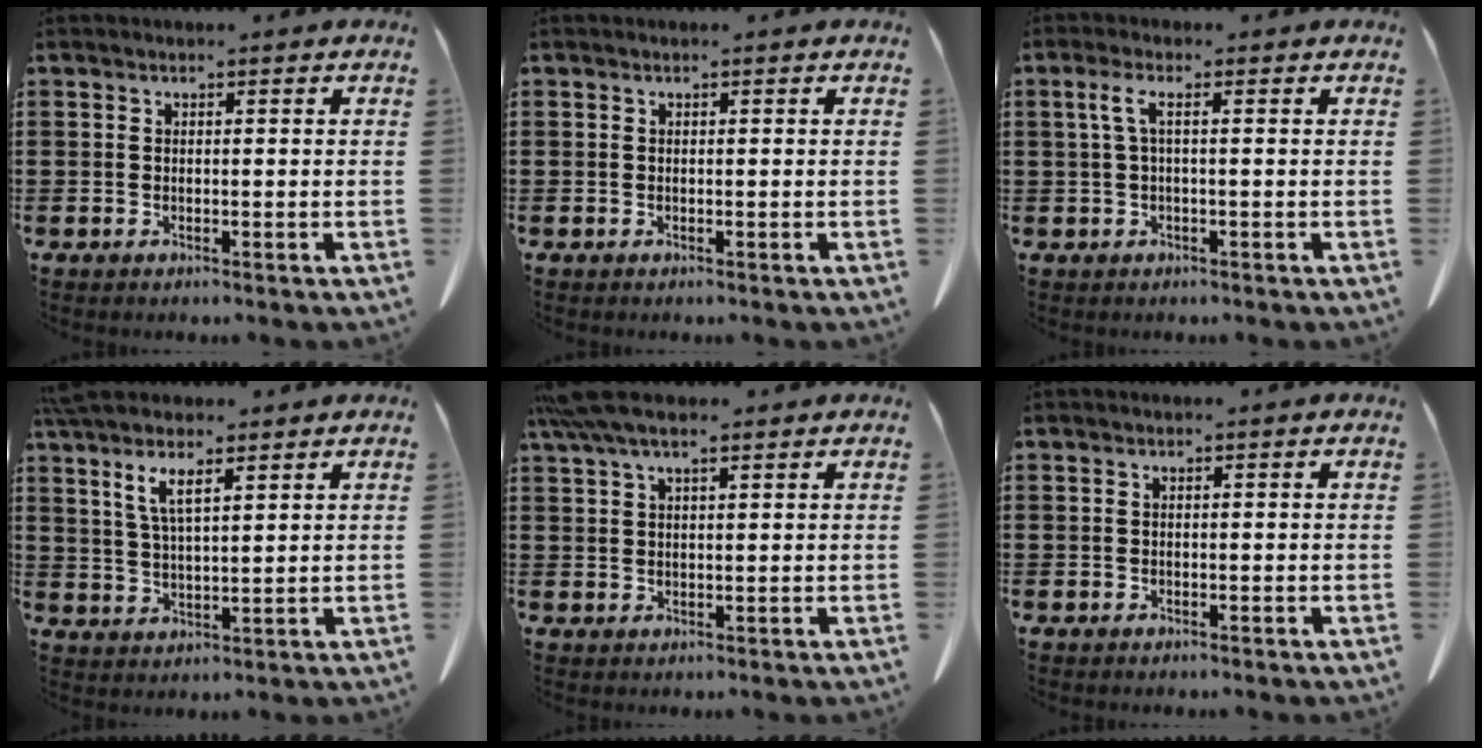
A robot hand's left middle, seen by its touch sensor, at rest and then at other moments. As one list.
[{"total": 0.0}, {"total": 3.3, "force": [0.4, 0.3, 3.2], "torque": [-0.071, 0.001, 0.001]}, {"total": 5.9, "force": [3.9, 1.4, 4.2], "torque": [-0.094, -0.002, 0.068]}, {"total": 5.6, "force": [3.9, 1.3, 3.8], "torque": [-0.081, 0.000, 0.073]}, {"total": 0.0}]